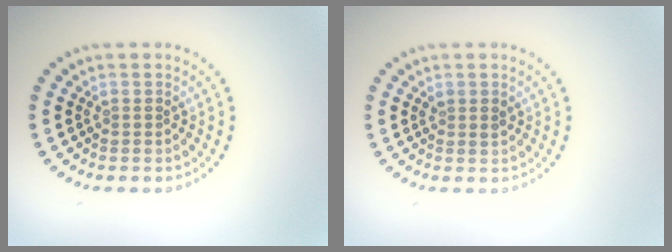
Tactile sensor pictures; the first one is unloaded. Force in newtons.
{"total": 0.8, "press": 0.8, "slide": 0.3}